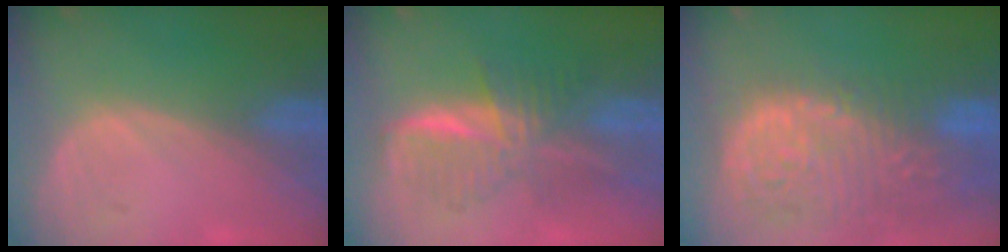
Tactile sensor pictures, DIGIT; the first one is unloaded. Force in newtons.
{"total": 7.1, "press": 7.1, "slide": 0.2}
{"total": 15.1, "press": 12.5, "slide": 8.5}